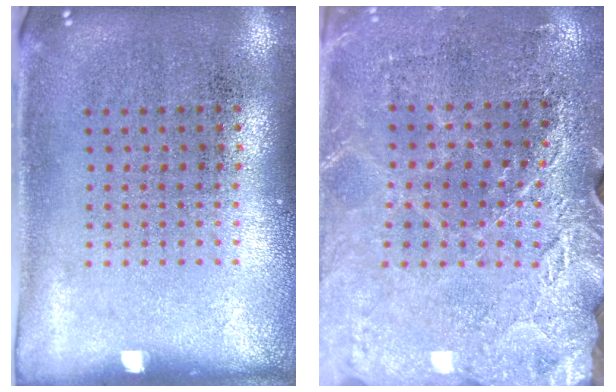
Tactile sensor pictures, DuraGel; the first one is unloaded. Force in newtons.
{"total": 2.7, "press": 2.7, "slide": 0.4}